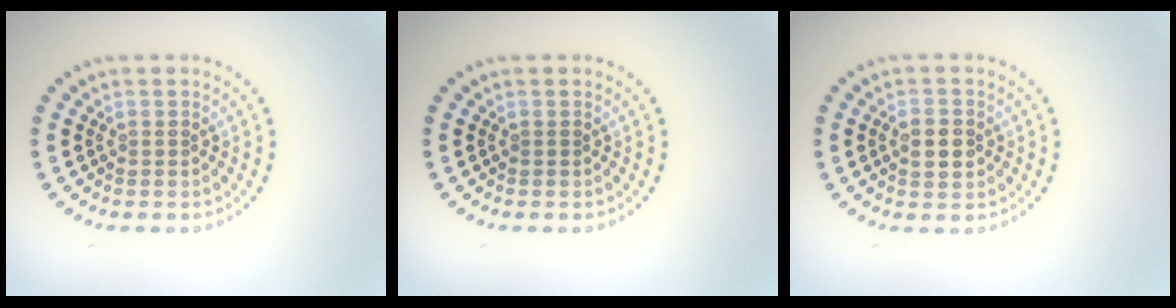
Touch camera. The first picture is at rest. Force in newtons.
{"total": 0.0}
{"total": 2.8, "press": 2.8, "slide": 0.0}